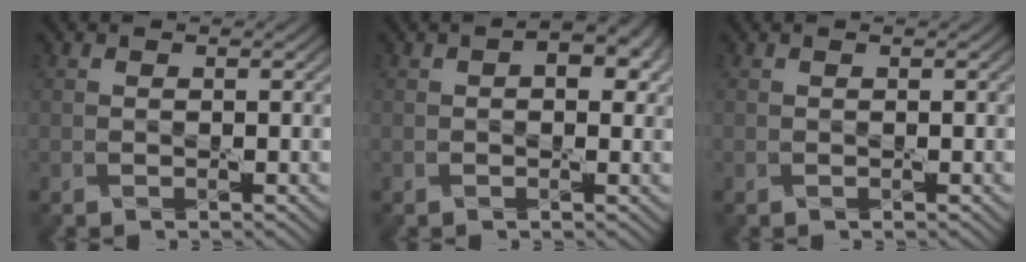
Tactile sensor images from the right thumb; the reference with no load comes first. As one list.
[{"total": 4.1, "force": [1.0, 2.4, 3.2], "torque": [-0.043, -0.003, 0.012]}, {"total": 0.0}]